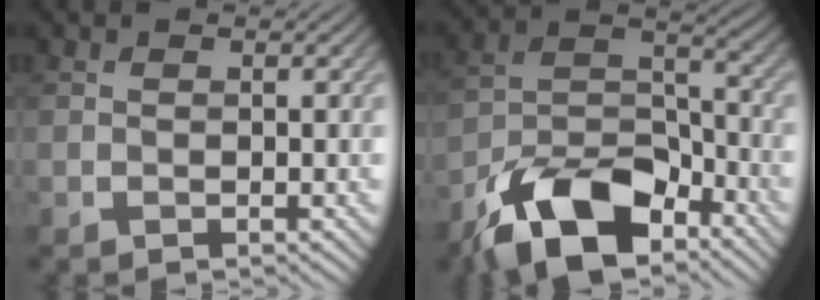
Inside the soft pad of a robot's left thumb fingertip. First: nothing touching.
{"total": 13.6, "force": [-9.4, 6.0, 7.6], "torque": [-0.146, -0.004, -0.189]}